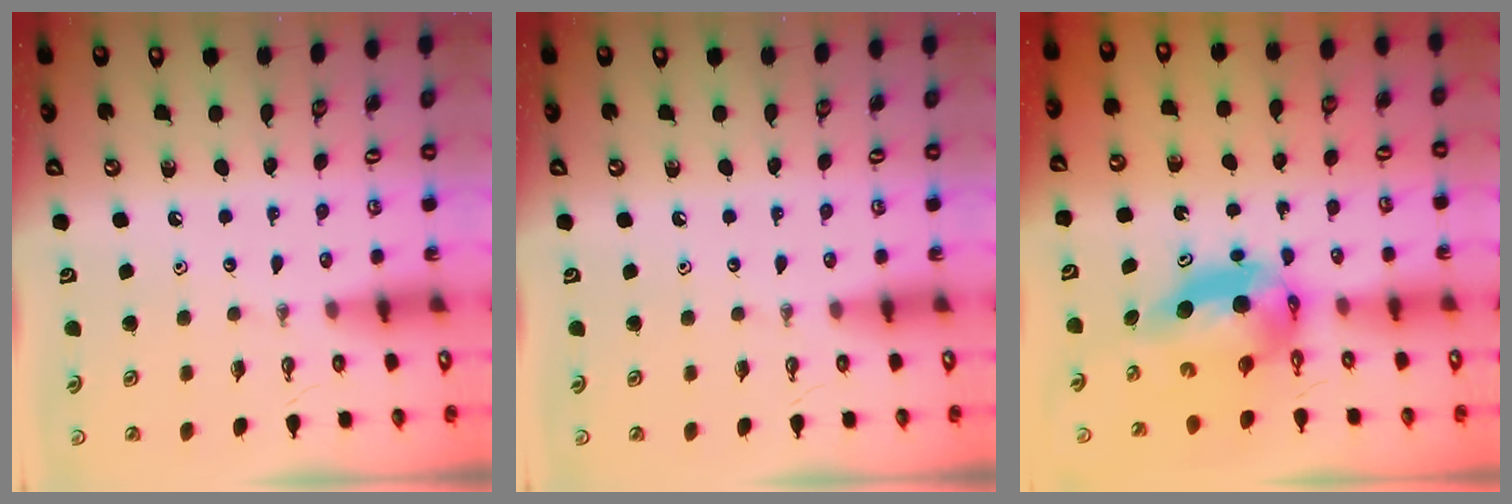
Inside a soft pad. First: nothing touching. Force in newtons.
{"total": 0.0}
{"total": 7.1, "press": 7.1, "slide": 0.7}